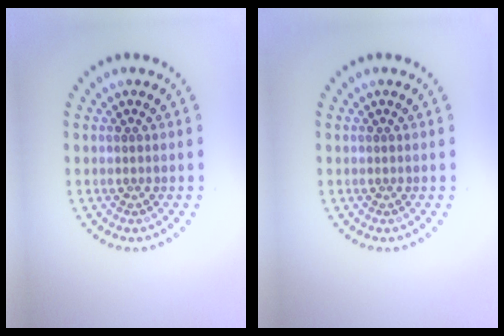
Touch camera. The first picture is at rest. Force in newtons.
{"total": 0.0}